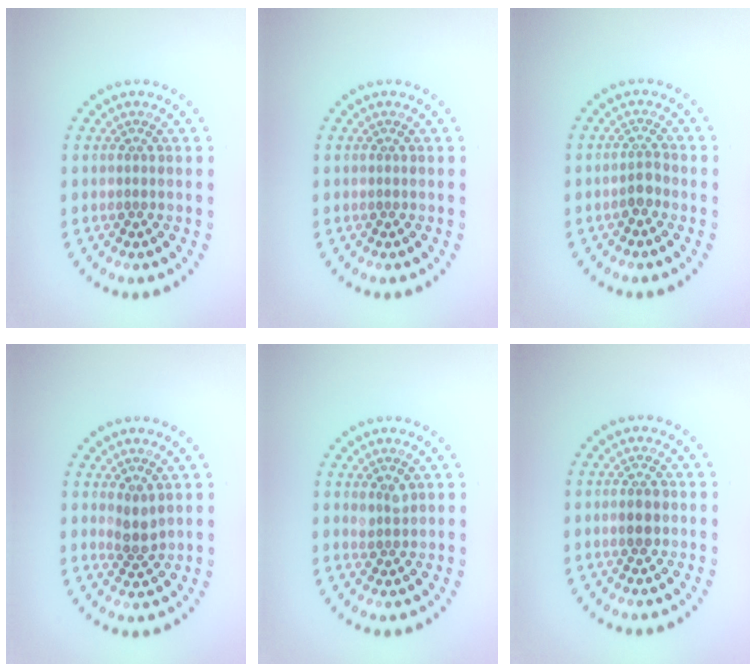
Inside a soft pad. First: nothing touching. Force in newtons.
{"total": 0.0}
{"total": 1.5, "press": 1.2, "slide": 0.8}
{"total": 1.9, "press": 1.5, "slide": 1.1}
{"total": 1.2, "press": 1.1, "slide": 0.5}
{"total": 1.7, "press": 1.7, "slide": 0.2}